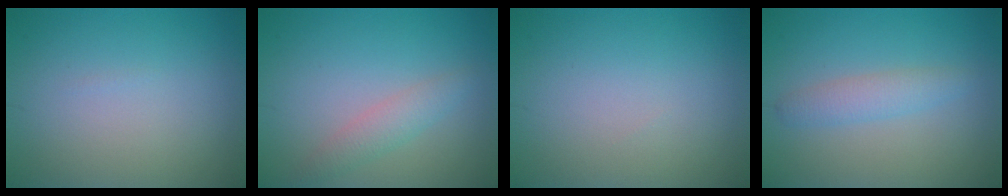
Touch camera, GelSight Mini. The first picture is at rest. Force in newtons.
{"total": 2.0, "press": 2.0, "slide": 0.1}
{"total": 0.0}
{"total": 2.1, "press": 2.1, "slide": 0.2}